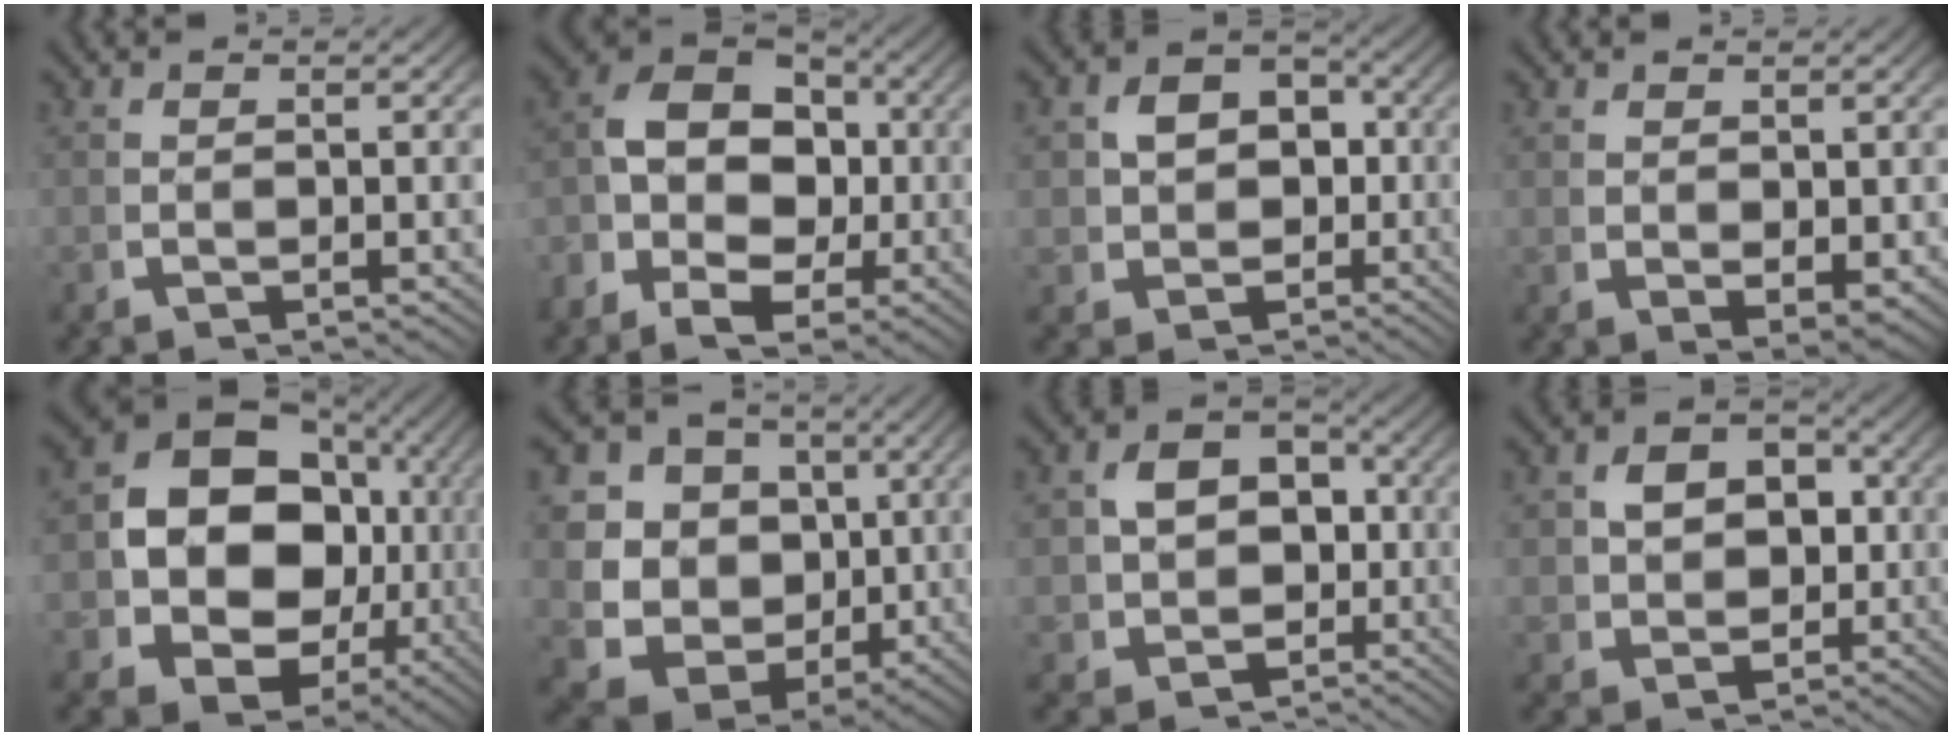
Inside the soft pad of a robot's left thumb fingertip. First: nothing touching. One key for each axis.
{"total": 10.7, "fx": 0.4, "fy": 7.9, "fz": 7.3, "tx": -0.141, "ty": -0.021, "tz": 0.000}
{"total": 6.9, "fx": 0.1, "fy": 5.8, "fz": 3.6, "tx": -0.075, "ty": -0.030, "tz": 0.019}
{"total": 2.1, "fx": 0.9, "fy": 1.0, "fz": 1.5, "tx": -0.029, "ty": -0.012, "tz": 0.029}
{"total": 16.4, "fx": -1.3, "fy": 12.5, "fz": 10.6, "tx": -0.225, "ty": -0.077, "tz": 0.001}
{"total": 15.8, "fx": -0.5, "fy": 13.4, "fz": 8.3, "tx": -0.198, "ty": -0.058, "tz": -0.007}
{"total": 10.1, "fx": -0.9, "fy": 8.6, "fz": 5.2, "tx": -0.119, "ty": -0.052, "tz": 0.010}
{"total": 5.9, "fx": 0.4, "fy": 4.8, "fz": 3.4, "tx": -0.066, "ty": -0.026, "tz": 0.026}